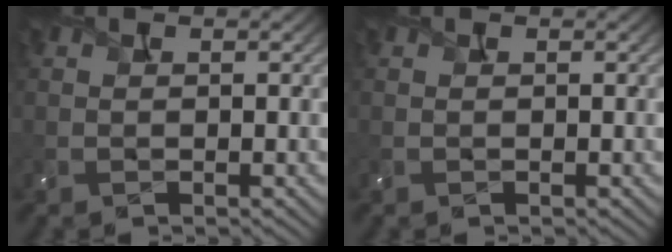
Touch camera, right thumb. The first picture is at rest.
{"total": 0.0}